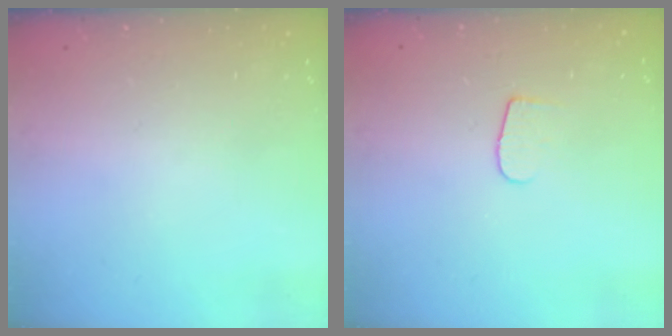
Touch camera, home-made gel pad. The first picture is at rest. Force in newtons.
{"total": 5.2, "press": 5.1, "slide": 0.6}